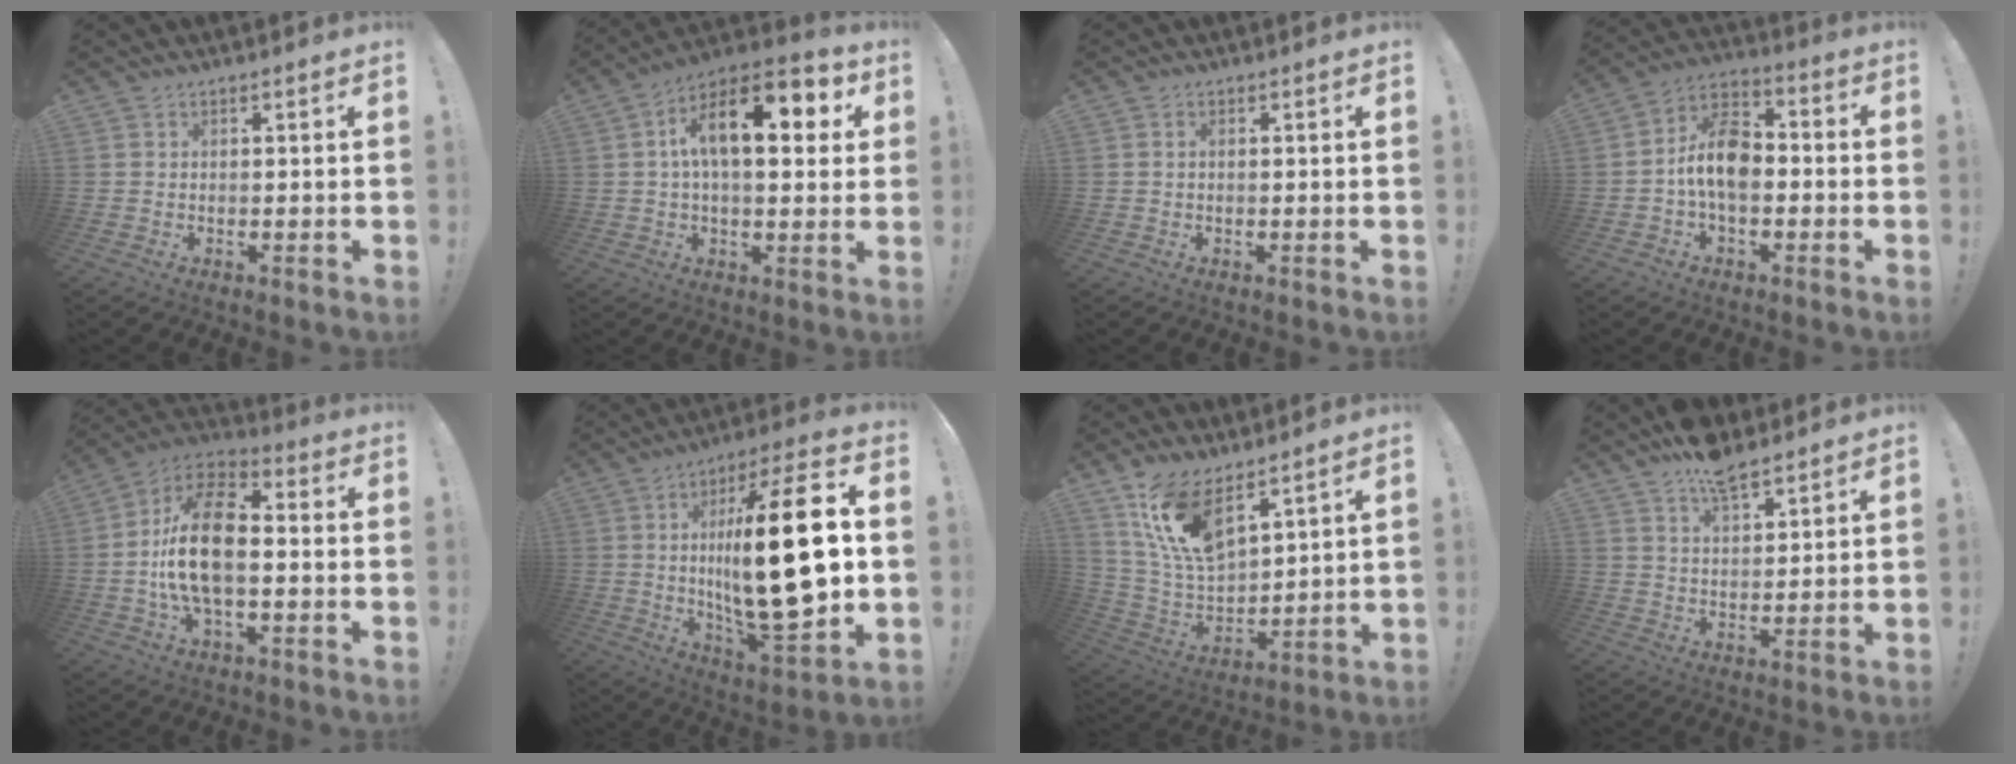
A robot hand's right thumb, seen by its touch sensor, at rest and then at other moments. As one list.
[{"total": 16.6, "force": [4.7, 7.6, 14.0], "torque": [-0.212, 0.000, 0.070]}, {"total": 0.6, "force": [-0.1, 0.3, 0.5], "torque": [-0.016, 0.005, -0.001]}, {"total": 12.0, "force": [-1.8, 7.5, 9.2], "torque": [-0.177, 0.020, -0.030]}, {"total": 17.4, "force": [-1.5, 8.8, 14.9], "torque": [-0.285, 0.013, -0.025]}, {"total": 27.5, "force": [1.4, 8.5, 26.1], "torque": [-0.437, -0.013, 0.015]}, {"total": 15.3, "force": [10.4, 6.4, 9.2], "torque": [-0.187, -0.065, 0.195]}, {"total": 9.0, "force": [7.0, 3.6, 4.4], "torque": [-0.081, -0.035, 0.130]}]